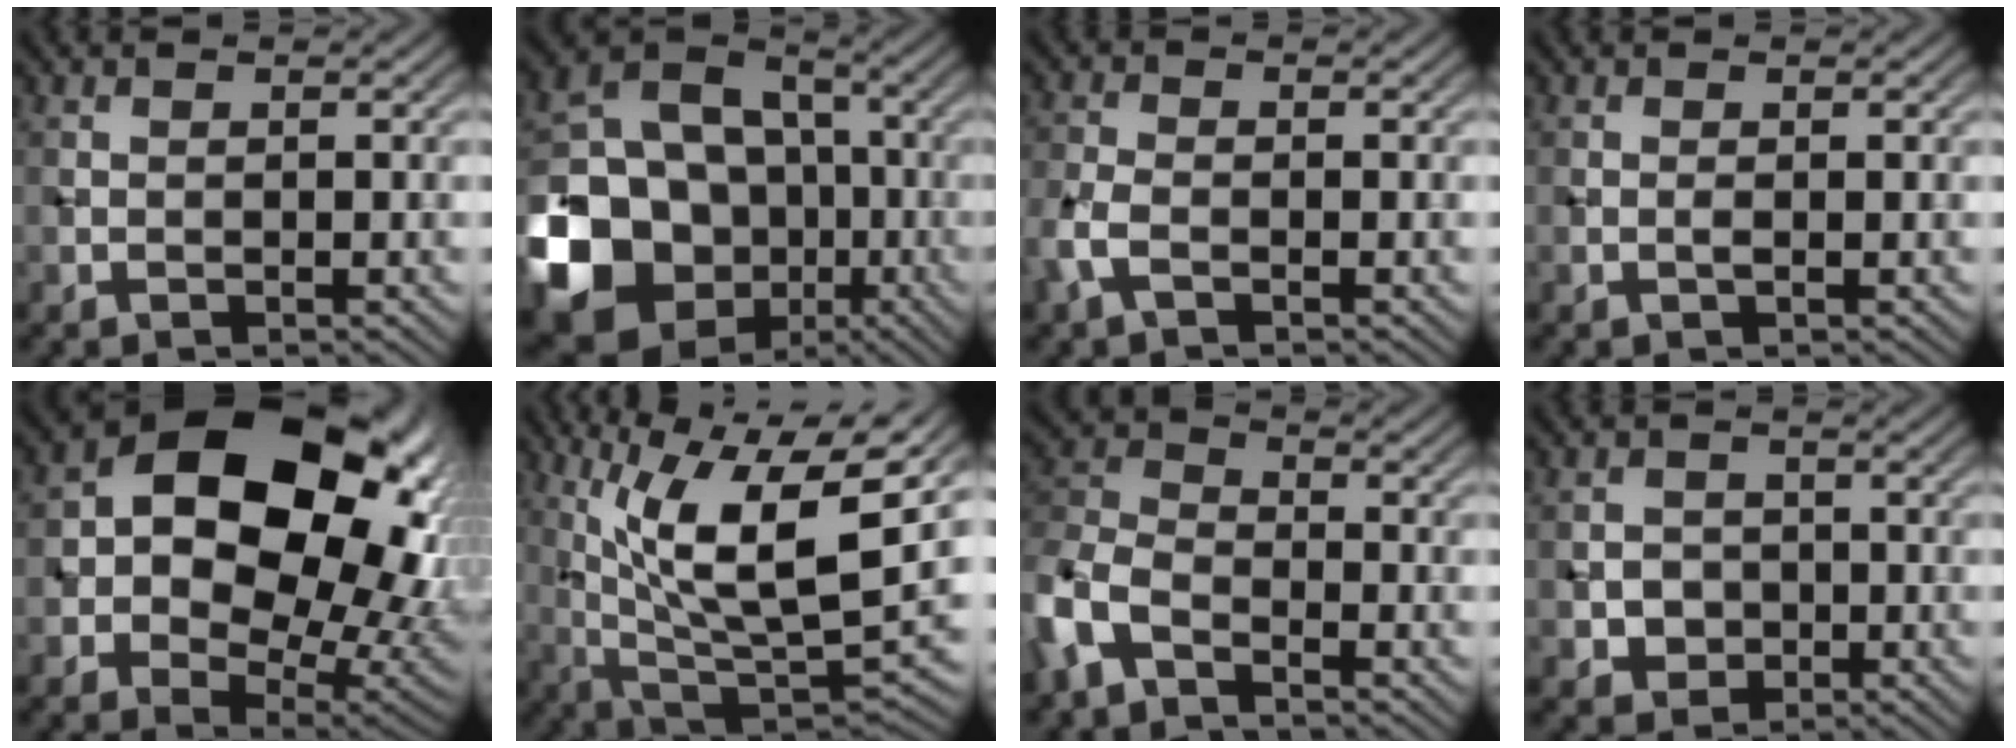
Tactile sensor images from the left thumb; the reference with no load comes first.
{"total": 19.2, "force": [-5.8, 15.7, 9.5], "torque": [-0.220, -0.036, -0.116]}
{"total": 3.4, "force": [-1.6, 1.6, 2.5], "torque": [-0.069, -0.002, -0.041]}
{"total": 0.6, "force": [0.0, -0.2, 0.5], "torque": [-0.013, 0.002, -0.002]}
{"total": 18.8, "force": [3.6, 12.8, 13.4], "torque": [-0.218, -0.020, 0.079]}
{"total": 15.5, "force": [5.2, 4.8, 13.8], "torque": [-0.262, 0.001, 0.104]}
{"total": 6.4, "force": [-3.9, 3.3, 3.9], "torque": [-0.100, 0.000, -0.100]}
{"total": 2.7, "force": [-0.7, 2.4, 1.0], "torque": [-0.017, 0.000, -0.016]}